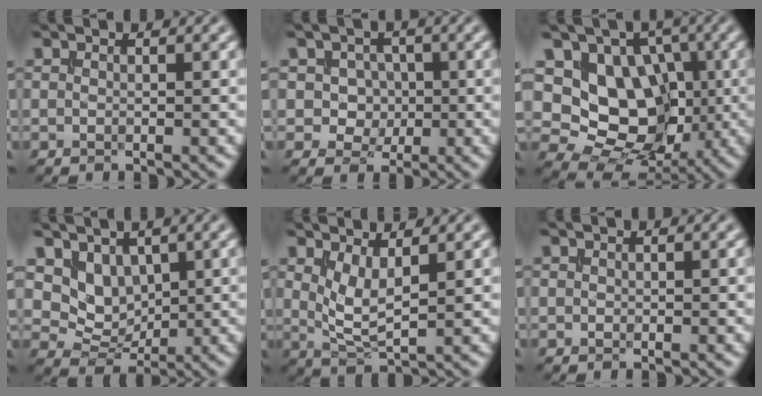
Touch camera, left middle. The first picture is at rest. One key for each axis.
{"total": 3.0, "fx": 0.1, "fy": 2.6, "fz": 1.4, "tx": -0.016, "ty": 0.005, "tz": -0.003}
{"total": 9.9, "fx": 0.4, "fy": 8.0, "fz": 5.8, "tx": -0.079, "ty": -0.003, "tz": -0.012}
{"total": 4.1, "fx": 1.6, "fy": 3.1, "fz": 2.1, "tx": -0.041, "ty": -0.014, "tz": 0.027}
{"total": 3.0, "fx": 1.2, "fy": 1.0, "fz": 2.5, "tx": -0.061, "ty": -0.013, "tz": 0.031}
{"total": 0.0}